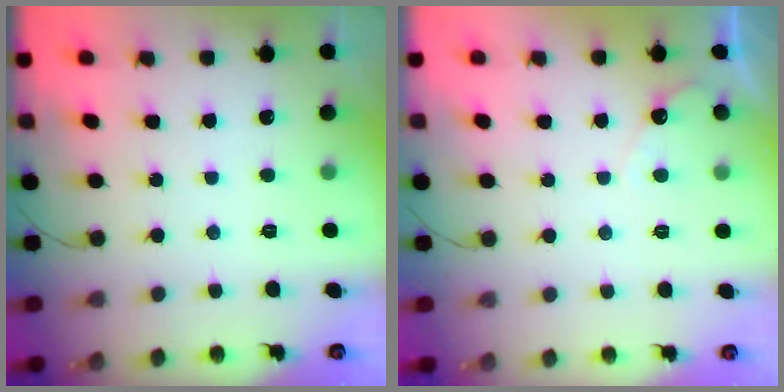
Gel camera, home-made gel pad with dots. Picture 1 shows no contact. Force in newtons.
{"total": 3.4, "press": 3.4, "slide": 0.2}